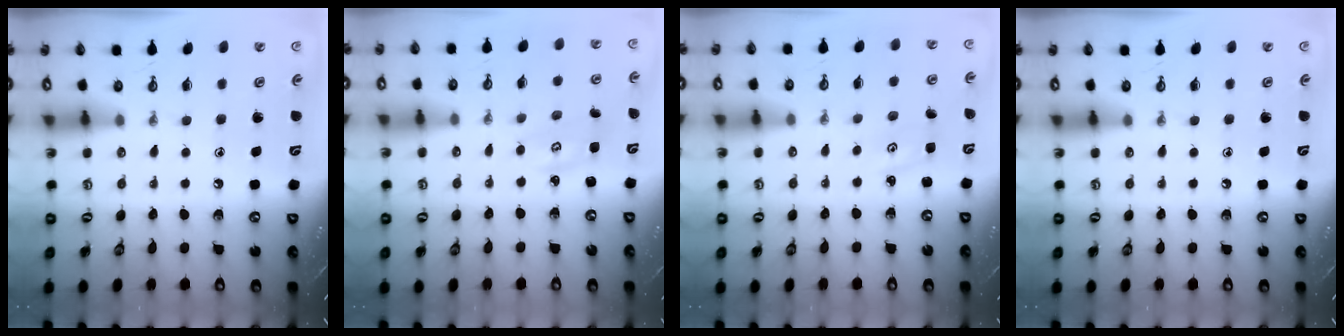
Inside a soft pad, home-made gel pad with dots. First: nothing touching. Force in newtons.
{"total": 2.6, "press": 2.5, "slide": 0.3}
{"total": 2.2, "press": 2.2, "slide": 0.3}
{"total": 0.0}